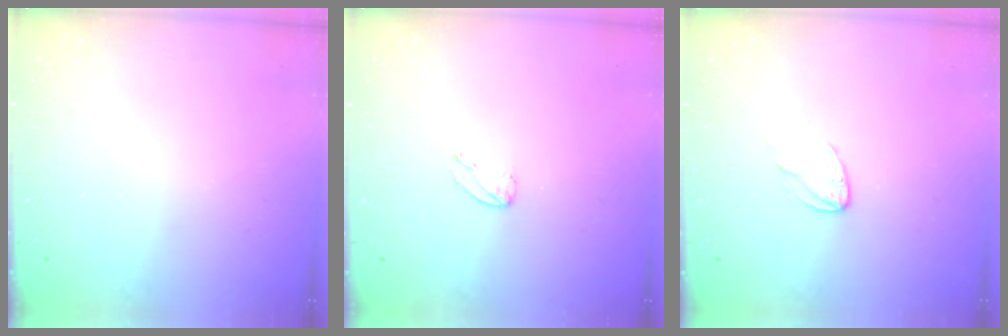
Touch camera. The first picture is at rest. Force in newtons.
{"total": 3.1, "press": 3.1, "slide": 0.3}
{"total": 4.4, "press": 4.4, "slide": 0.4}